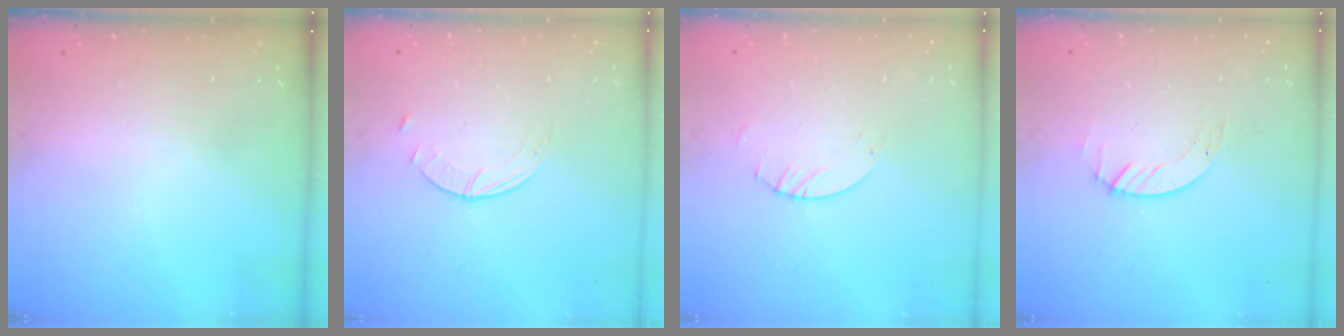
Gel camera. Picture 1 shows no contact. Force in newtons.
{"total": 0.9, "press": 0.9, "slide": 0.2}
{"total": 2.0, "press": 2.0, "slide": 0.2}
{"total": 1.3, "press": 1.2, "slide": 0.1}